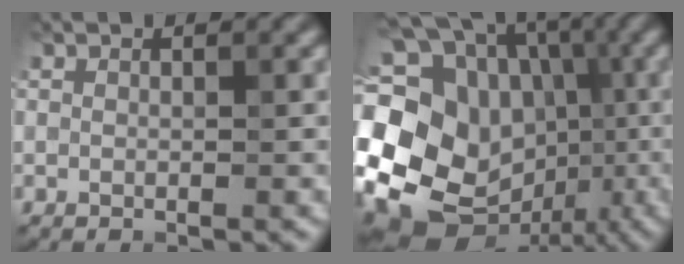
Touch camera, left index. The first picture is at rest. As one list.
[{"total": 21.7, "force": [-2.7, 18.7, 10.5], "torque": [-0.191, 0.034, -0.069]}]